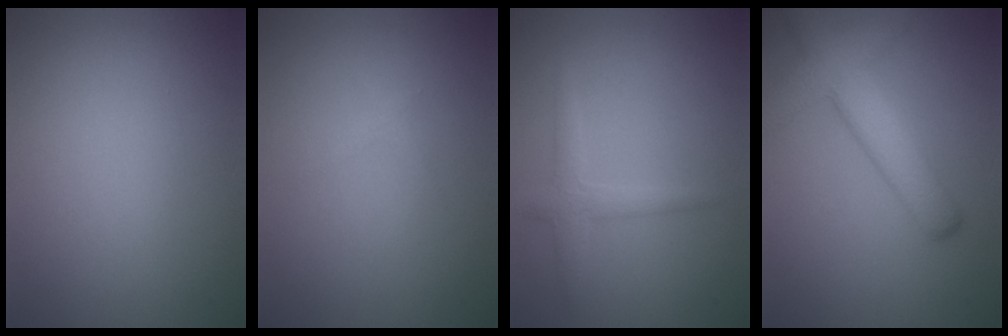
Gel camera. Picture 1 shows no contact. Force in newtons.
{"total": 0.6, "press": 0.6, "slide": 0.0}
{"total": 1.9, "press": 1.9, "slide": 0.1}
{"total": 5.5, "press": 5.5, "slide": 0.2}